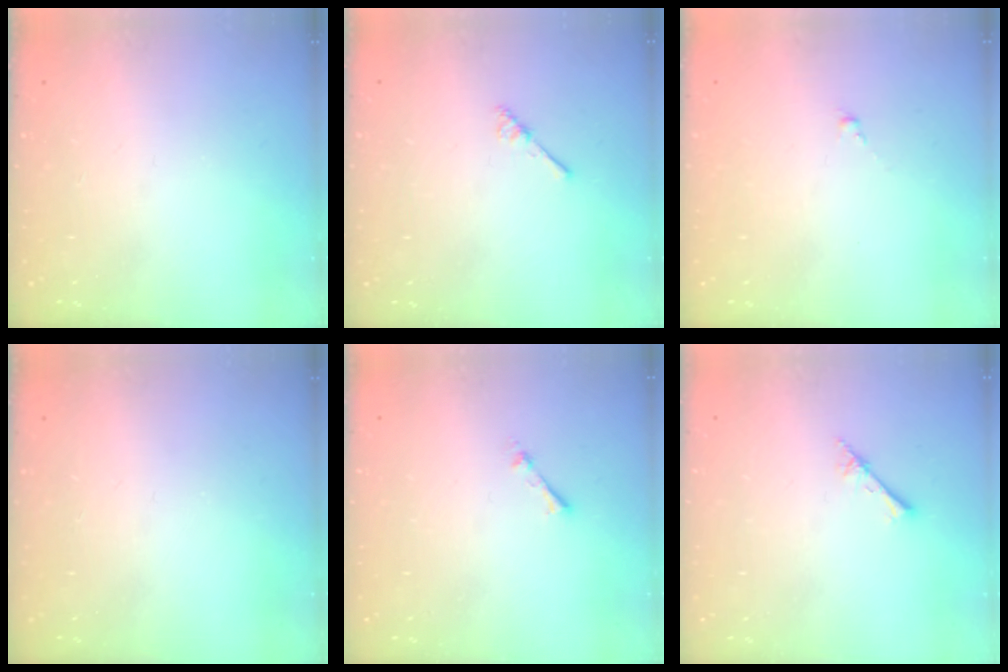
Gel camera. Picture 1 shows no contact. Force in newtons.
{"total": 3.0, "press": 3.0, "slide": 0.3}
{"total": 0.0}
{"total": 0.0}
{"total": 1.7, "press": 1.7, "slide": 0.2}
{"total": 2.6, "press": 2.6, "slide": 0.3}